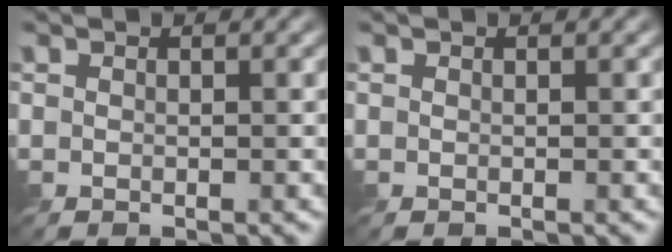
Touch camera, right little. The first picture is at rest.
{"total": 0.0}